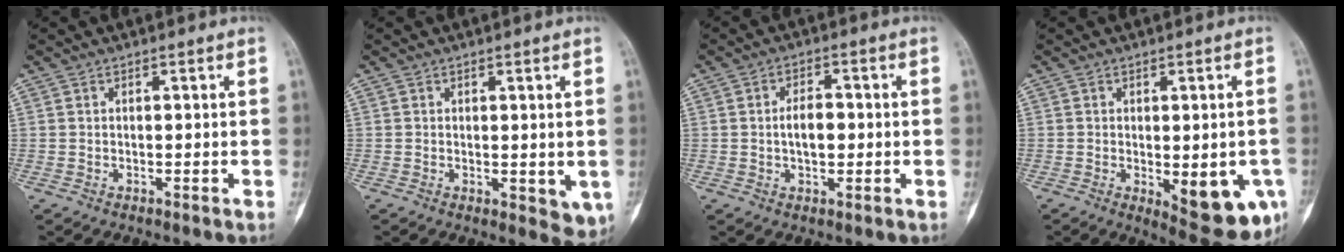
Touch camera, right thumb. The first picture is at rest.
{"total": 4.7, "force": [-0.4, 2.2, 4.1], "torque": [-0.036, -0.013, -0.001]}
{"total": 5.0, "force": [-0.2, 2.8, 4.1], "torque": [-0.058, 0.007, -0.006]}
{"total": 12.4, "force": [-3.4, 4.6, 11.0], "torque": [-0.118, -0.010, -0.030]}